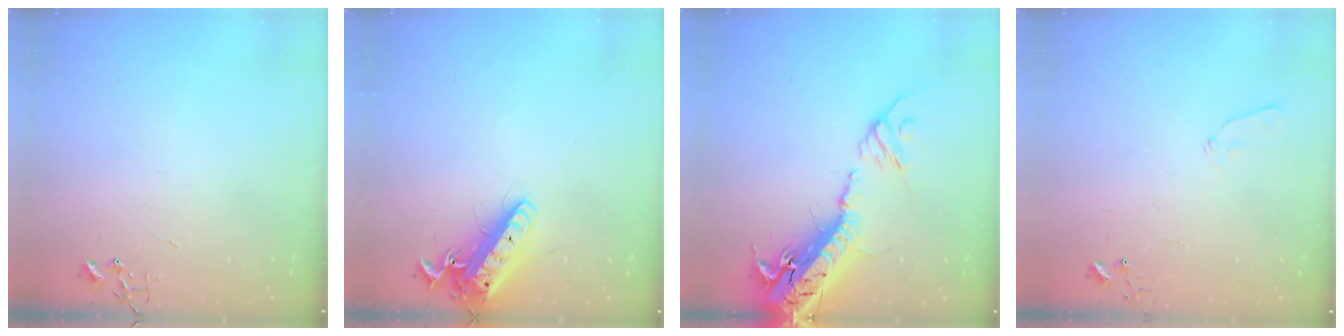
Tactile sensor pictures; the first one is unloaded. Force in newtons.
{"total": 15.2, "press": 14.9, "slide": 3.0}
{"total": 23.7, "press": 23.1, "slide": 5.3}
{"total": 4.8, "press": 4.7, "slide": 1.0}